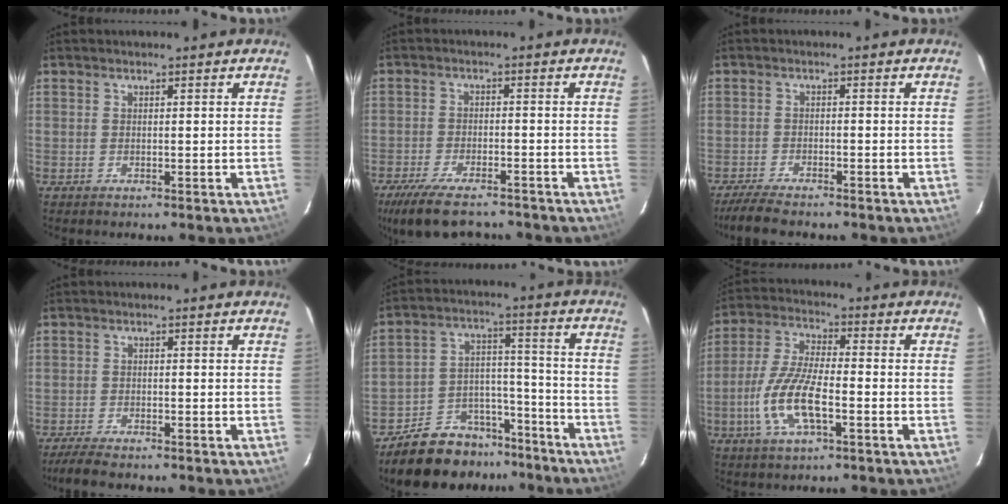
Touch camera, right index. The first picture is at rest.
{"total": 13.1, "force": [-10.4, 4.4, 6.6], "torque": [-0.150, -0.031, -0.173]}
{"total": 6.4, "force": [-5.6, 1.1, 2.8], "torque": [-0.078, -0.019, -0.100]}
{"total": 5.2, "force": [-4.4, 0.9, 2.5], "torque": [-0.067, -0.018, -0.080]}
{"total": 14.3, "force": [-11.6, 7.6, 3.5], "torque": [-0.080, 0.052, -0.163]}
{"total": 11.8, "force": [-4.0, 3.7, 10.4], "torque": [-0.225, -0.003, -0.080]}